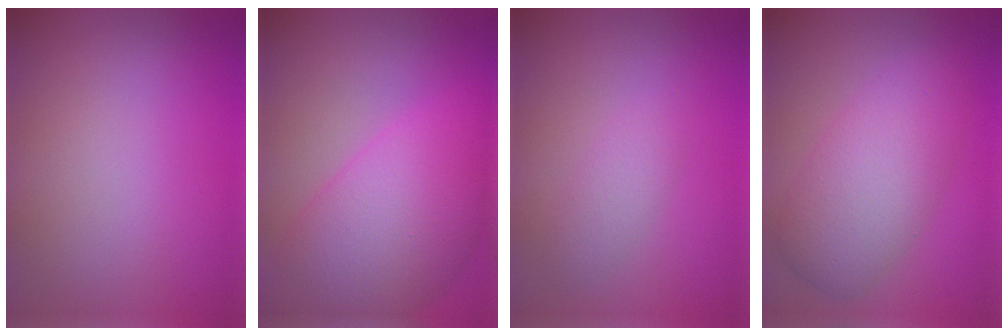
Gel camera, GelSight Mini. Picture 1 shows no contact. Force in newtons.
{"total": 10.1, "press": 10.1, "slide": 0.3}
{"total": 1.8, "press": 1.8, "slide": 0.1}
{"total": 6.2, "press": 6.2, "slide": 0.2}